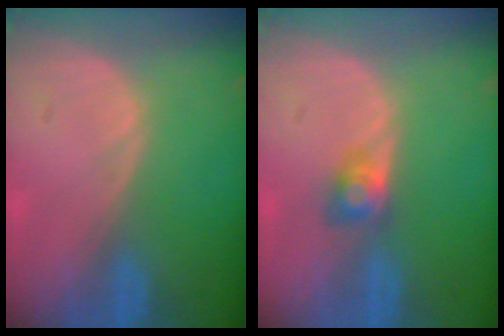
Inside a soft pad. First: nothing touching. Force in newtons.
{"total": 2.6, "press": 2.5, "slide": 0.7}